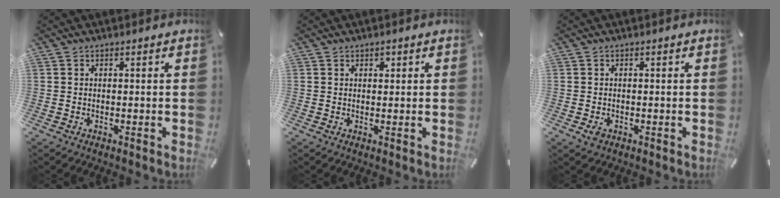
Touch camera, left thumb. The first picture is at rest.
{"total": 1.0, "force": [0.5, 0.8, 0.3], "torque": [0.002, -0.002, 0.008]}
{"total": 1.6, "force": [-0.6, 1.3, 0.9], "torque": [-0.015, 0.004, -0.010]}